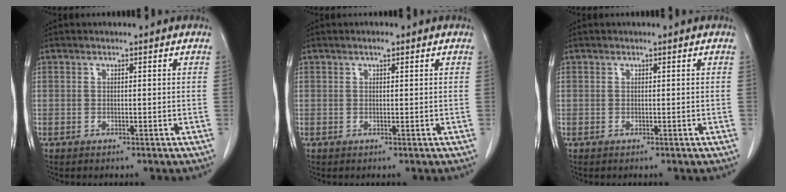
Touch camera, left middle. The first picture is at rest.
{"total": 0.7, "force": [0.4, 0.2, 0.5], "torque": [-0.012, -0.001, 0.006]}
{"total": 0.0}